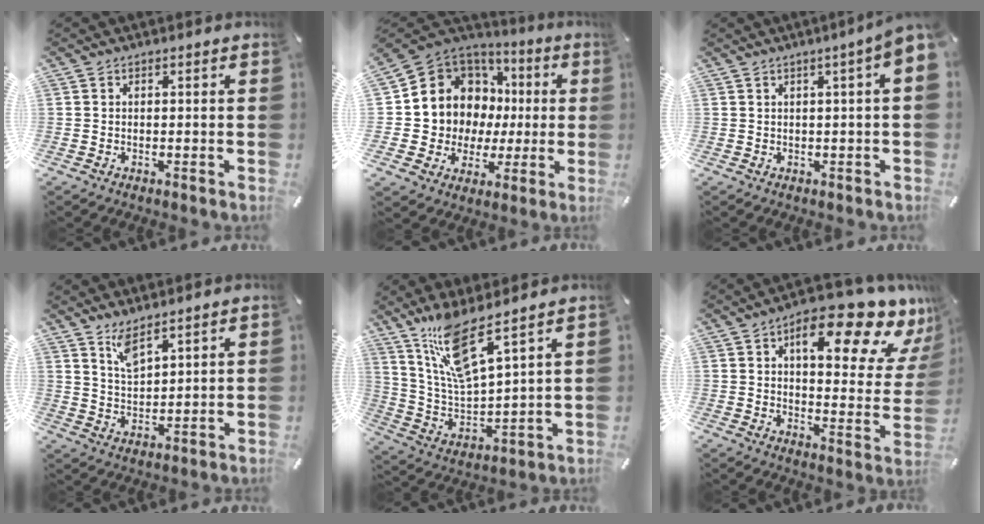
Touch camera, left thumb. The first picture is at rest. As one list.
[{"total": 11.0, "force": [2.9, 10.5, 1.3], "torque": [-0.032, -0.061, 0.075]}, {"total": 5.3, "force": [1.8, 0.2, 5.0], "torque": [-0.083, -0.012, 0.030]}, {"total": 6.1, "force": [5.0, 1.7, 3.0], "torque": [-0.062, -0.025, 0.092]}, {"total": 13.1, "force": [10.0, 2.1, 8.2], "torque": [-0.190, -0.058, 0.172]}, {"total": 19.9, "force": [12.2, 7.8, 13.7], "torque": [-0.174, -0.091, 0.189]}]